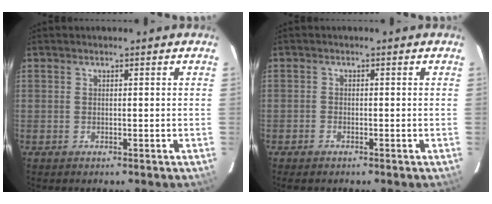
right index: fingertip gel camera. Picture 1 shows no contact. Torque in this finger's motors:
{"motor_torque": [0.24, -0.13, 0.04, 0.00]}